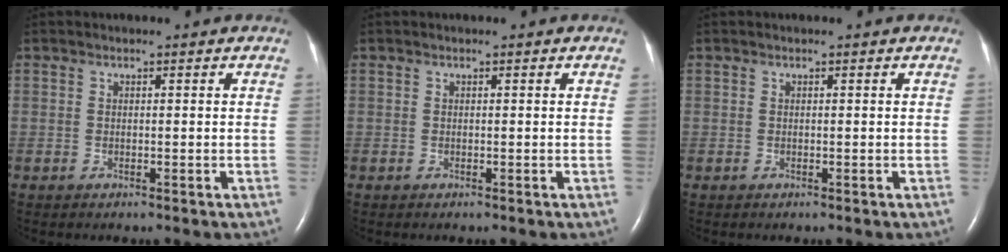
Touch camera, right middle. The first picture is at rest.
{"total": 0.0}
{"total": 0.0}